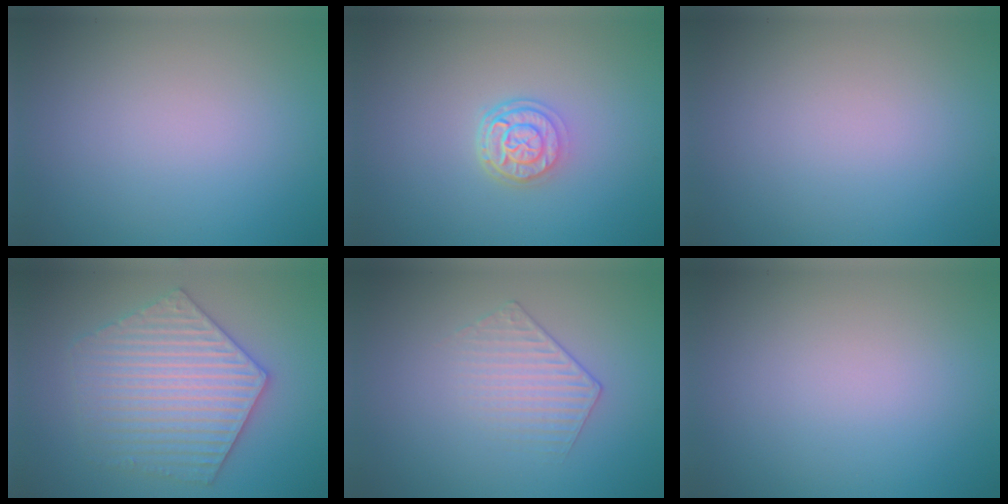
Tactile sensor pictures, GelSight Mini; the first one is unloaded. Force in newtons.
{"total": 3.1, "press": 2.4, "slide": 1.9}
{"total": 0.0}
{"total": 5.6, "press": 5.5, "slide": 0.9}
{"total": 1.7, "press": 1.2, "slide": 1.3}
{"total": 0.0}